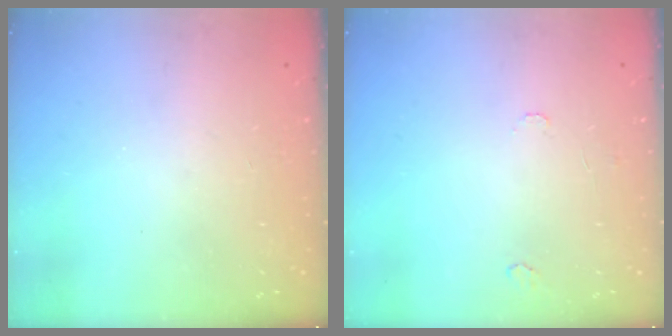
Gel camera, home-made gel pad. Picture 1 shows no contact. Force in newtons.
{"total": 5.1, "press": 5.1, "slide": 0.5}